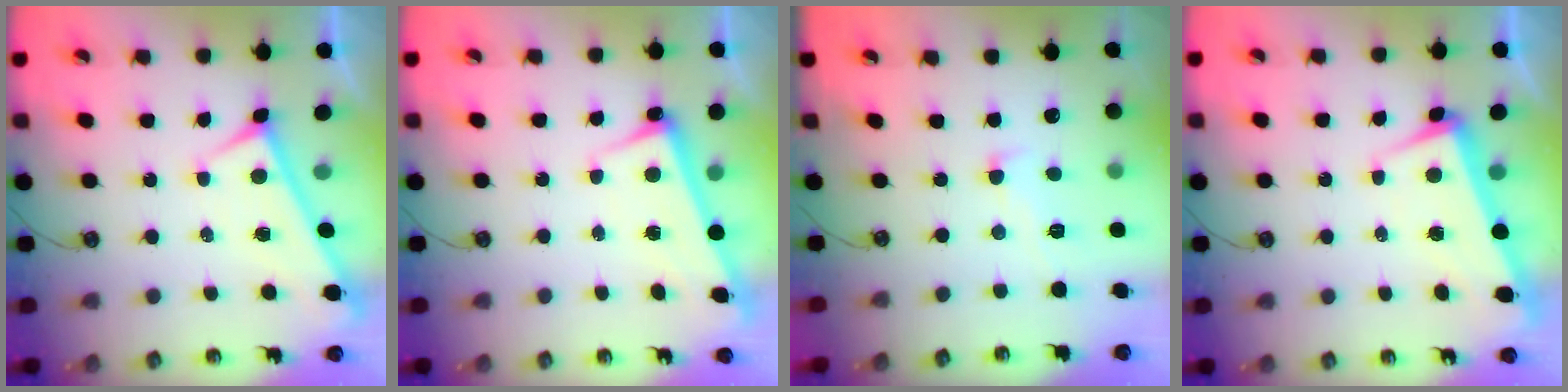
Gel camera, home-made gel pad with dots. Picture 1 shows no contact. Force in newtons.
{"total": 2.8, "press": 2.7, "slide": 0.4}
{"total": 1.6, "press": 1.4, "slide": 0.8}
{"total": 2.4, "press": 1.3, "slide": 2.0}